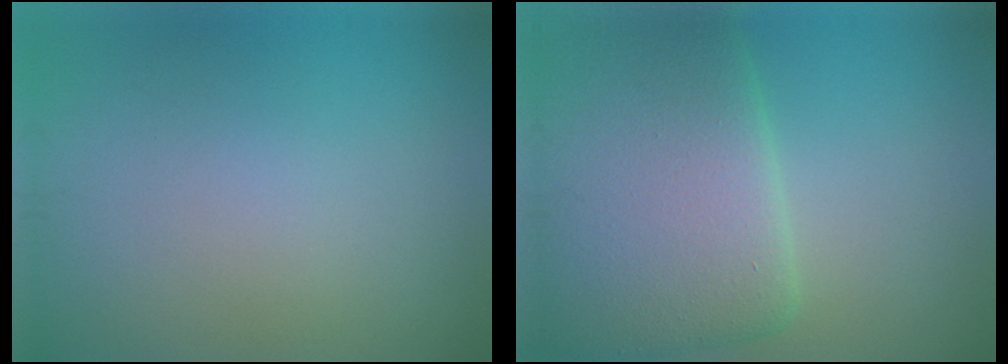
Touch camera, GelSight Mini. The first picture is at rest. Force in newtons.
{"total": 11.0, "press": 11.0, "slide": 0.3}